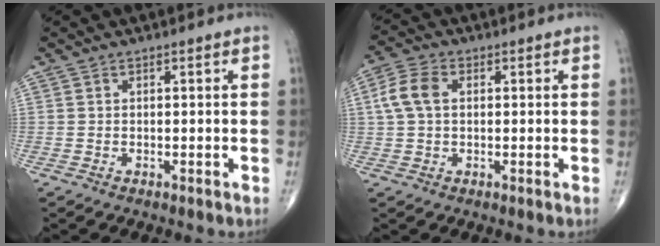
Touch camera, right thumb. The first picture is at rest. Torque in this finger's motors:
{"motor_torque": [-0.27, 0.46, 0.56, 0.07, 0.18]}